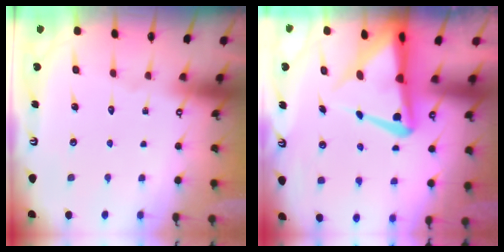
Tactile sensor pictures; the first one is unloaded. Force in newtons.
{"total": 10.3, "press": 10.1, "slide": 1.9}